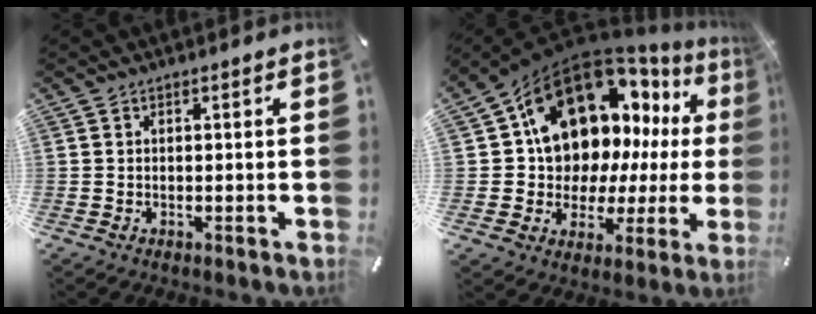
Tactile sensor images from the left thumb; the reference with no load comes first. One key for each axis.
{"total": 17.2, "fx": 10.0, "fy": 11.4, "fz": 8.2, "tx": -0.134, "ty": -0.089, "tz": 0.187}